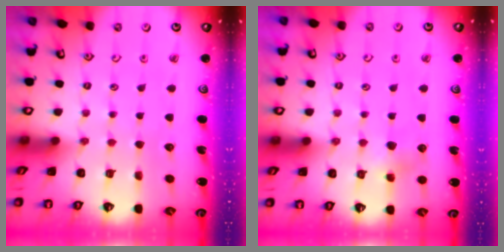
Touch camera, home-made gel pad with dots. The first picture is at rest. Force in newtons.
{"total": 5.4, "press": 5.3, "slide": 0.4}